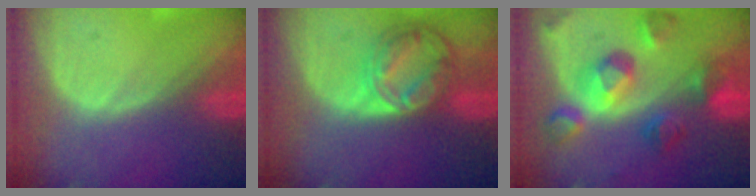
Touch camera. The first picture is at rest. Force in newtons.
{"total": 8.6, "press": 7.3, "slide": 4.5}
{"total": 10.4, "press": 9.3, "slide": 4.7}